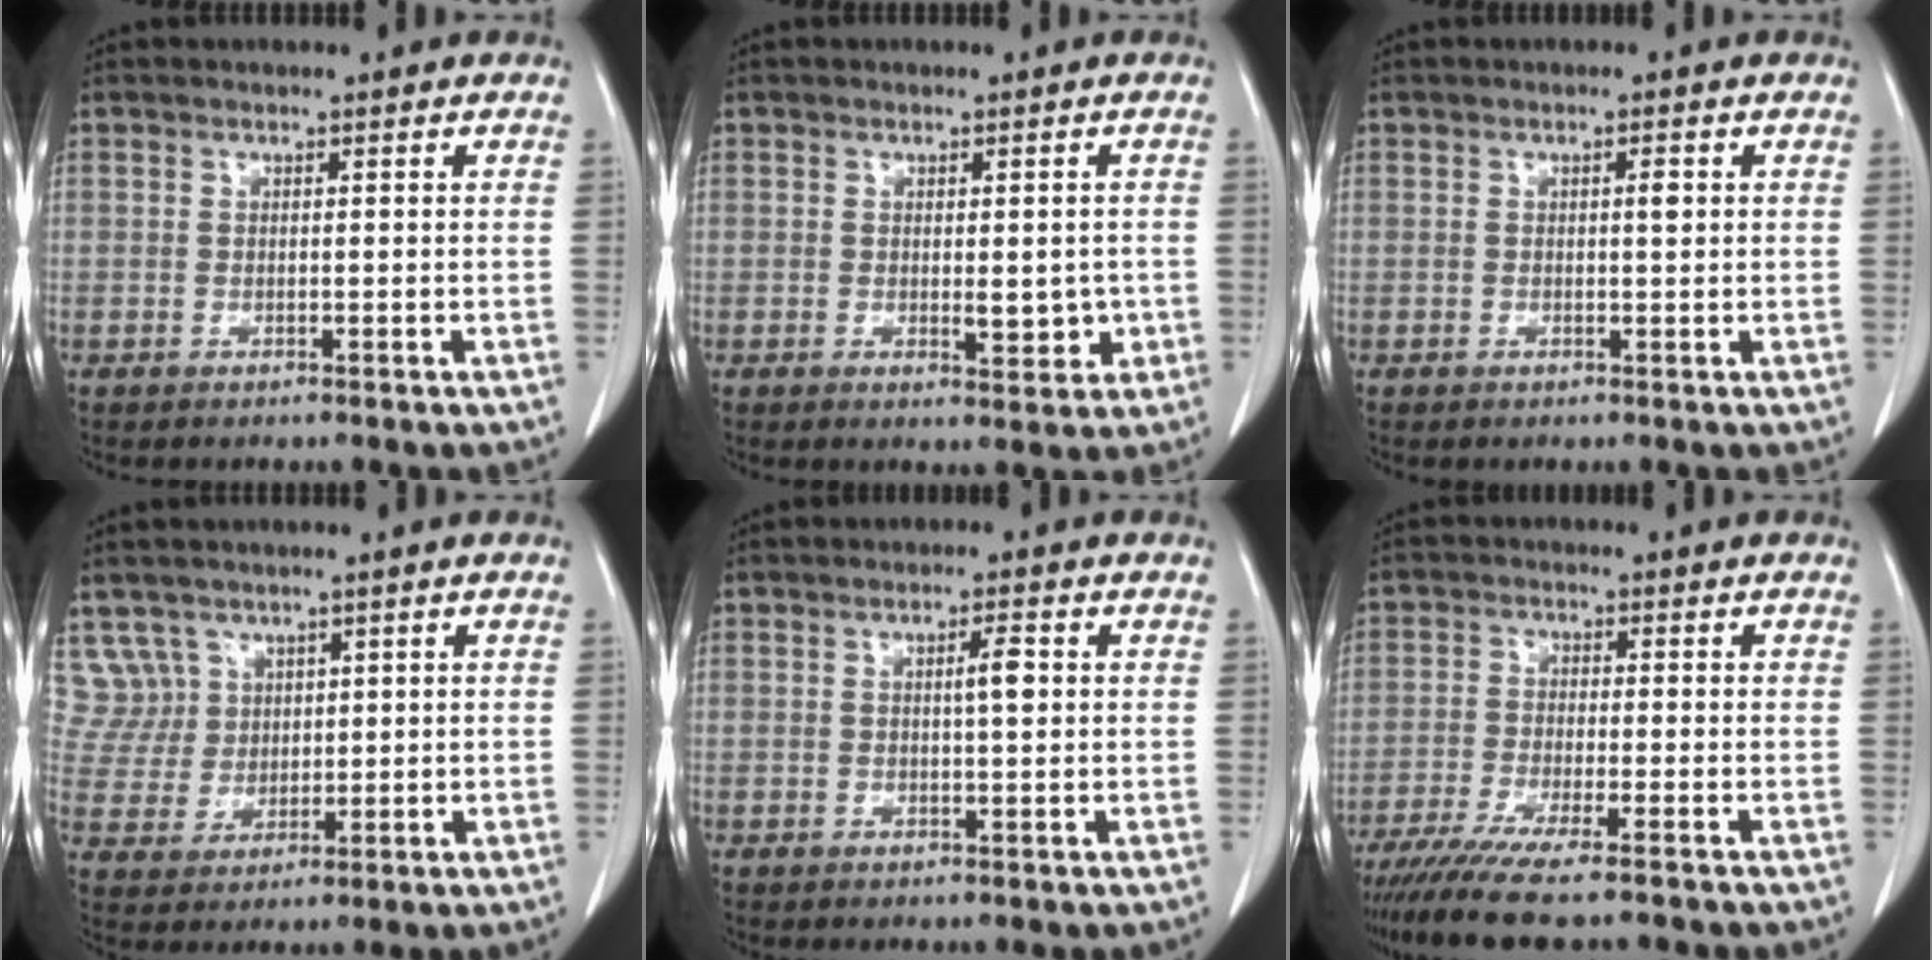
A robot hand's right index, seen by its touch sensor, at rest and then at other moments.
{"total": 4.0, "force": [-0.5, 1.6, 3.6], "torque": [-0.047, -0.006, 0.000]}
{"total": 1.4, "force": [0.3, 0.3, 1.3], "torque": [-0.022, 0.002, 0.005]}
{"total": 5.9, "force": [3.5, 4.7, -0.5], "torque": [0.016, 0.012, 0.077]}
{"total": 2.6, "force": [0.5, 0.3, 2.6], "torque": [-0.043, 0.002, 0.007]}
{"total": 10.4, "force": [-8.4, 0.1, 6.1], "torque": [-0.091, -0.026, -0.139]}